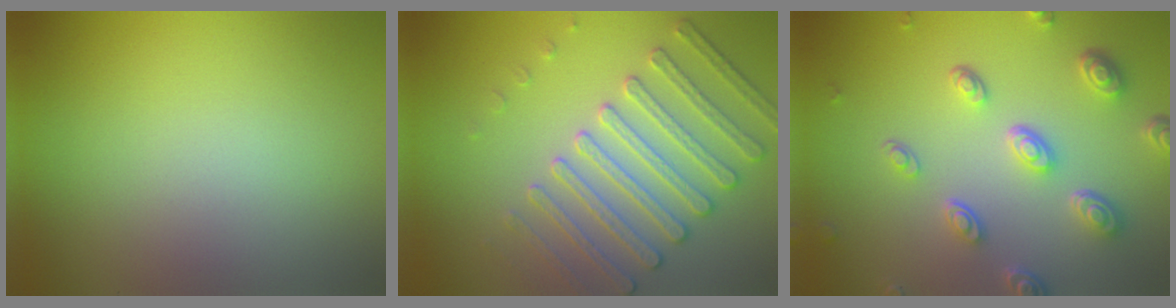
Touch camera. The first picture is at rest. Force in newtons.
{"total": 4.2, "press": 4.2, "slide": 0.5}
{"total": 5.2, "press": 3.9, "slide": 3.4}